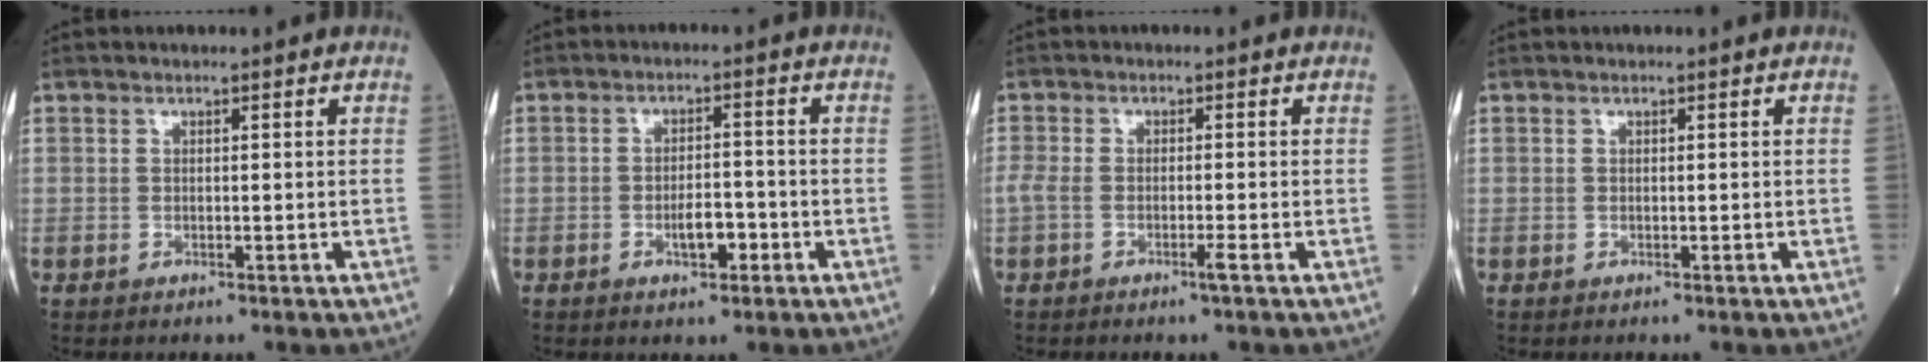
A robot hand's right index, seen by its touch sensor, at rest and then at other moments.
{"total": 4.0, "force": [-1.7, 1.5, 3.4], "torque": [-0.057, 0.002, -0.027]}
{"total": 2.9, "force": [-1.5, 0.3, 2.4], "torque": [-0.063, 0.001, -0.030]}
{"total": 0.0}